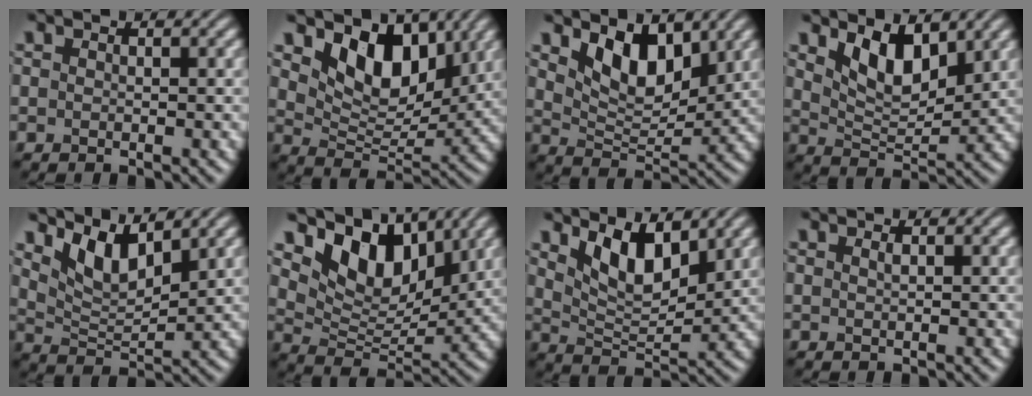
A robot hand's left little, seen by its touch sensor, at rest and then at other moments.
{"total": 7.7, "force": [3.8, 4.5, 4.9], "torque": [-0.083, -0.017, 0.061]}
{"total": 5.9, "force": [3.0, 3.1, 4.0], "torque": [-0.078, -0.015, 0.050]}
{"total": 5.2, "force": [2.8, 2.4, 3.7], "torque": [-0.078, -0.011, 0.047]}
{"total": 5.1, "force": [3.4, 2.0, 3.3], "torque": [-0.075, -0.010, 0.064]}
{"total": 8.6, "force": [5.2, 4.7, 5.0], "torque": [-0.086, -0.008, 0.090]}
{"total": 6.0, "force": [3.1, 2.6, 4.4], "torque": [-0.088, -0.011, 0.053]}
{"total": 0.6, "force": [0.3, 0.1, 0.5], "torque": [-0.008, 0.002, 0.004]}